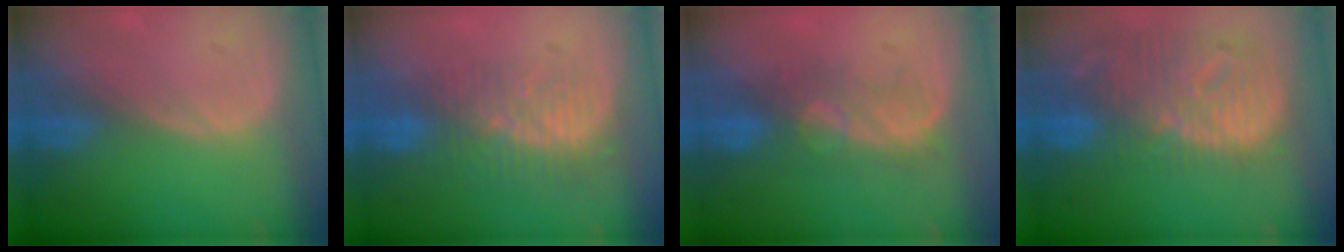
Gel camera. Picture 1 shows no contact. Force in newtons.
{"total": 8.4, "press": 7.5, "slide": 3.9}
{"total": 6.1, "press": 6.0, "slide": 1.2}
{"total": 12.7, "press": 10.9, "slide": 6.4}